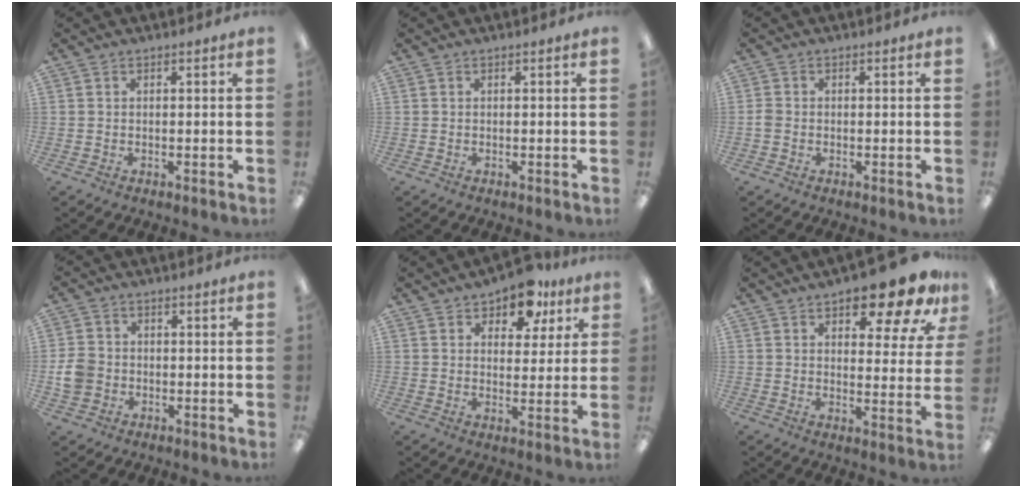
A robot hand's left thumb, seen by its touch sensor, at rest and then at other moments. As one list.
[{"total": 0.0}, {"total": 1.6, "force": [-0.4, 1.1, 1.0], "torque": [-0.018, 0.003, -0.007]}, {"total": 5.1, "force": [-0.8, 4.5, 2.3], "torque": [-0.054, 0.007, -0.015]}, {"total": 10.4, "force": [7.3, 5.5, 5.0], "torque": [-0.068, -0.032, 0.128]}, {"total": 14.9, "force": [10.6, 5.5, 9.0], "torque": [-0.112, -0.062, 0.172]}]